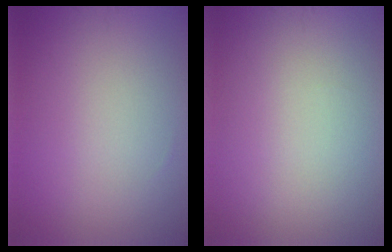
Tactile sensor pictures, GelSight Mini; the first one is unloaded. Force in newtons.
{"total": 0.0}